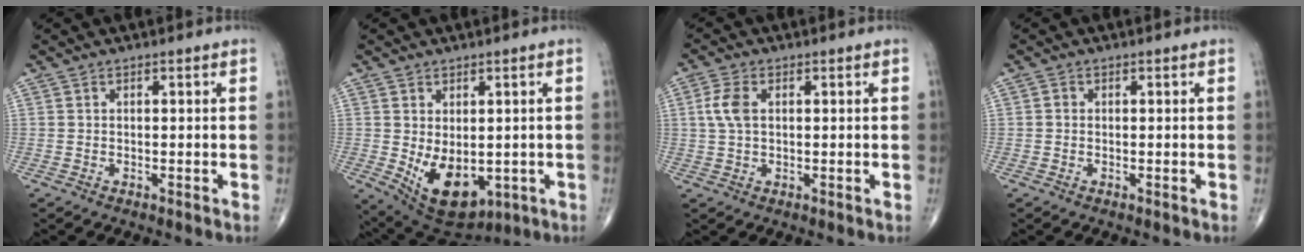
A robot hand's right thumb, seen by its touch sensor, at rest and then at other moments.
{"total": 11.3, "force": [-1.8, 6.9, 8.8], "torque": [-0.122, -0.010, 0.000]}
{"total": 4.5, "force": [0.8, 2.6, 3.6], "torque": [-0.088, 0.007, 0.014]}
{"total": 0.6, "force": [0.0, 0.6, 0.3], "torque": [-0.002, 0.001, -0.003]}